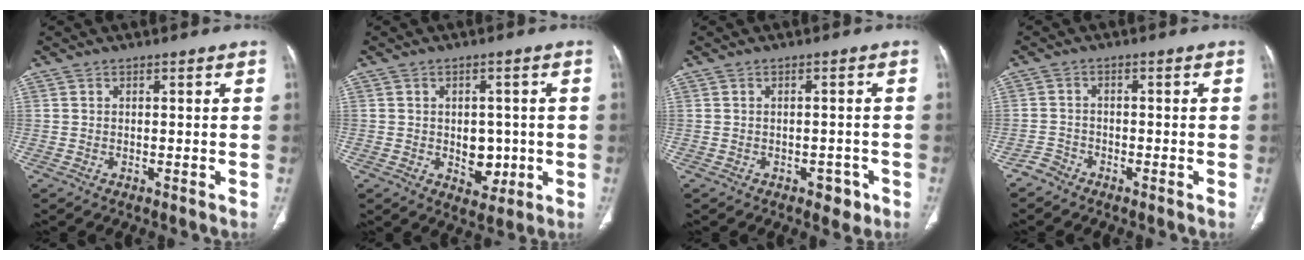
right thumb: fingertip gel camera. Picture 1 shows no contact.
{"total": 6.2, "force": [-0.7, 4.6, 4.1], "torque": [-0.021, -0.001, 0.002]}
{"total": 3.0, "force": [-1.5, 2.0, 1.7], "torque": [-0.007, 0.009, -0.015]}
{"total": 2.1, "force": [-1.9, 0.9, -0.2], "torque": [0.006, 0.003, -0.041]}